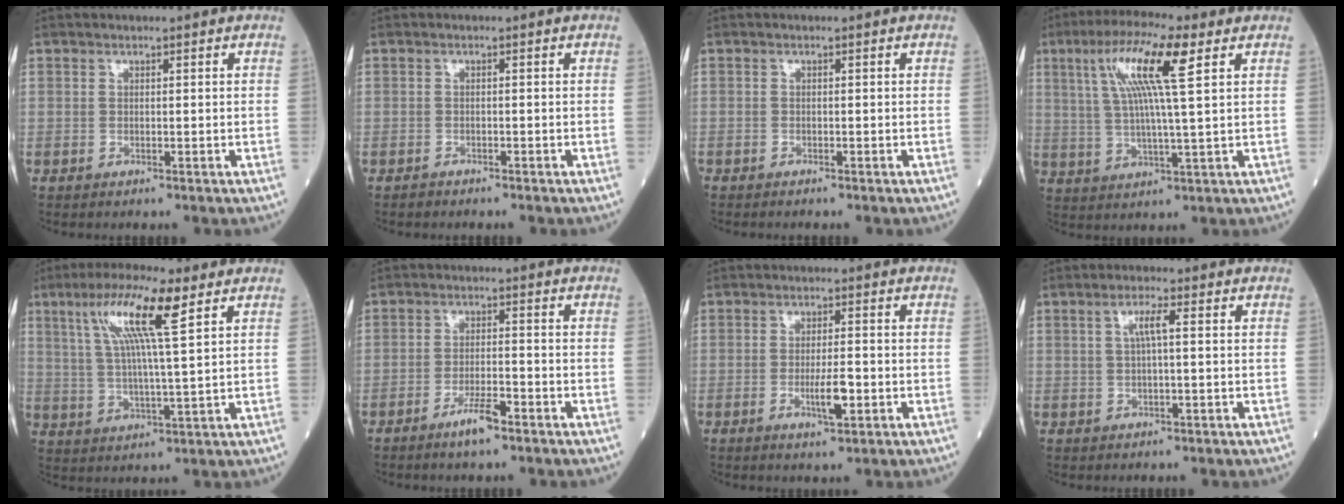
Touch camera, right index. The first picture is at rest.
{"total": 0.9, "force": [-0.8, 0.2, 0.1], "torque": [-0.005, 0.000, -0.016]}
{"total": 0.8, "force": [-0.8, 0.1, 0.2], "torque": [-0.007, -0.001, -0.014]}
{"total": 11.6, "force": [4.4, 0.2, 10.8], "torque": [-0.211, 0.018, 0.077]}
{"total": 11.5, "force": [5.3, 0.2, 10.2], "torque": [-0.199, 0.017, 0.096]}
{"total": 4.5, "force": [-3.0, 0.6, 3.4], "torque": [-0.065, -0.002, -0.054]}
{"total": 4.3, "force": [-1.3, 0.7, 4.0], "torque": [-0.073, -0.003, -0.020]}
{"total": 2.9, "force": [0.6, 0.1, 2.8], "torque": [-0.056, 0.006, 0.012]}